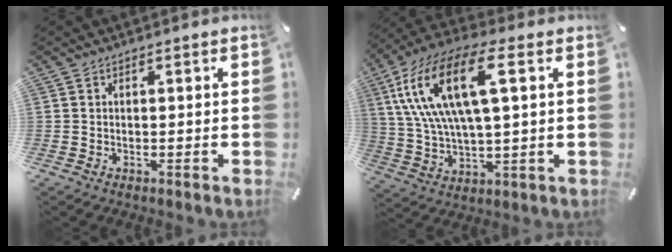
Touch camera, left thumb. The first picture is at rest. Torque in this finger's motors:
{"motor_torque": [1.82, 1.74, 1.58, -1.18, 0.78]}